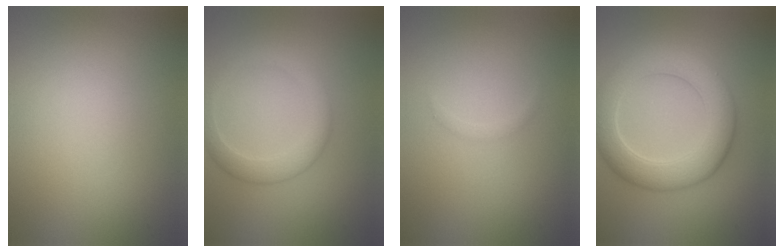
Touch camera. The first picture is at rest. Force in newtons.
{"total": 3.0, "press": 3.0, "slide": 0.0}
{"total": 0.5, "press": 0.5, "slide": 0.0}
{"total": 6.5, "press": 6.5, "slide": 0.3}